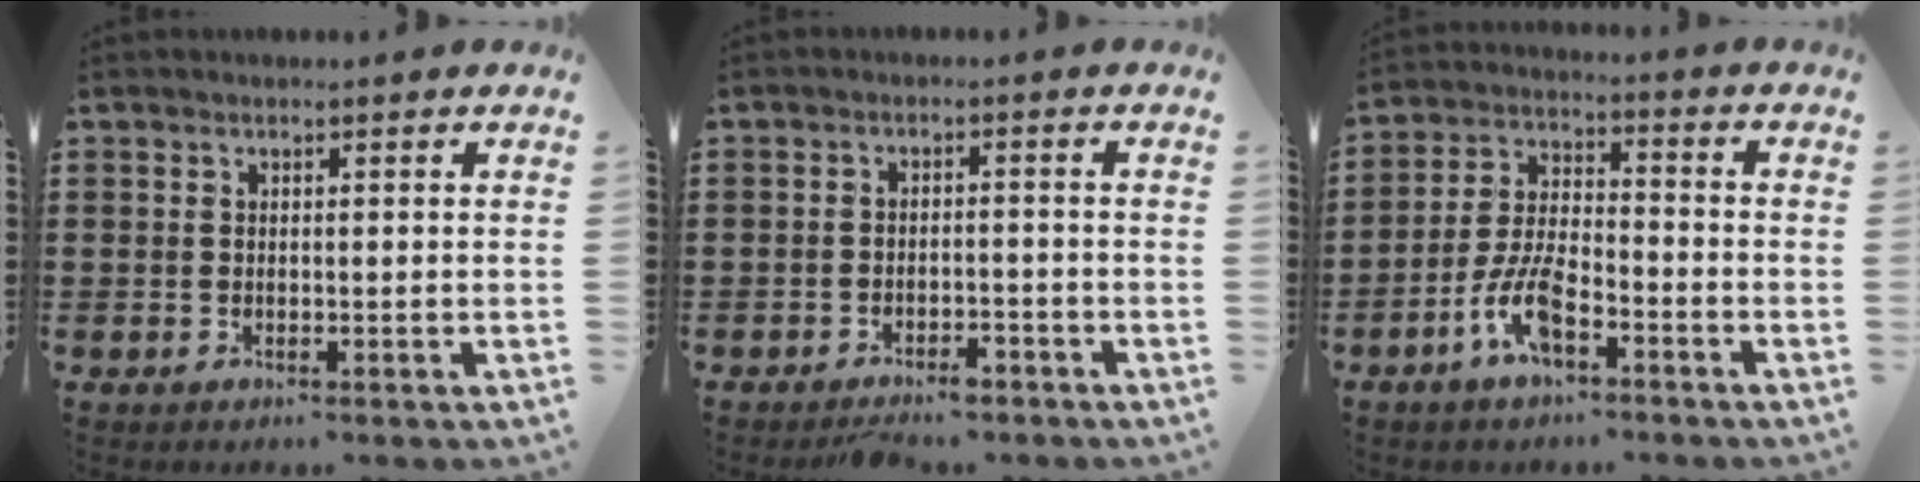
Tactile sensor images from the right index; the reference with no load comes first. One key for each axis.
{"total": 2.5, "fx": -2.3, "fy": 0.7, "fz": 0.9, "tx": -0.019, "ty": 0.005, "tz": -0.046}
{"total": 7.6, "fx": -4.2, "fy": 2.9, "fz": 5.6, "tx": -0.132, "ty": 0.000, "tz": -0.082}